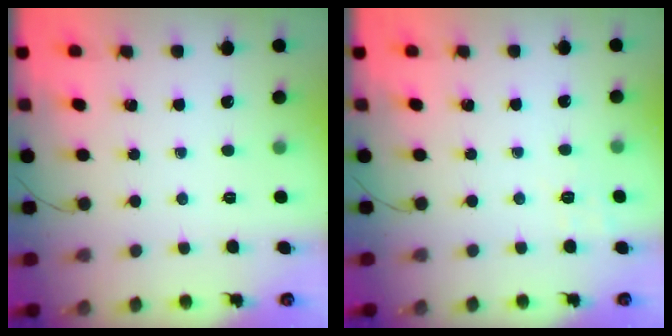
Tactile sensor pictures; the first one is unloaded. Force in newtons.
{"total": 2.3, "press": 1.5, "slide": 1.8}